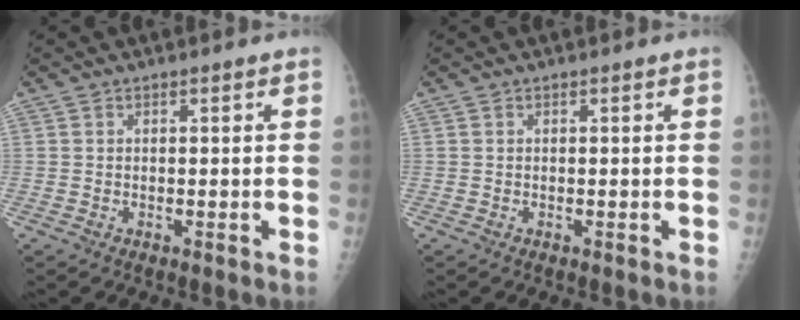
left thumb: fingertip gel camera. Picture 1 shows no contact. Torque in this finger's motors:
{"motor_torque": [0.01, 0.01, -0.02, -0.01, 0.00]}